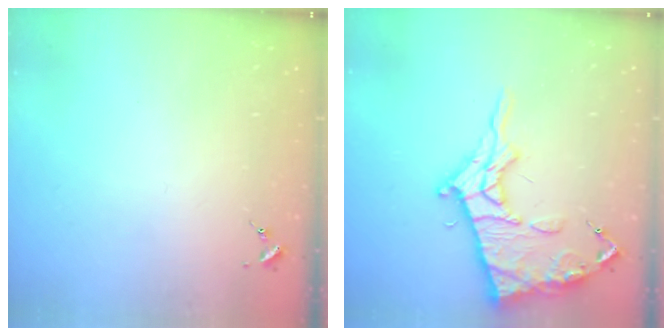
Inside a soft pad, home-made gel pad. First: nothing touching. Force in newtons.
{"total": 16.1, "press": 16.0, "slide": 1.7}